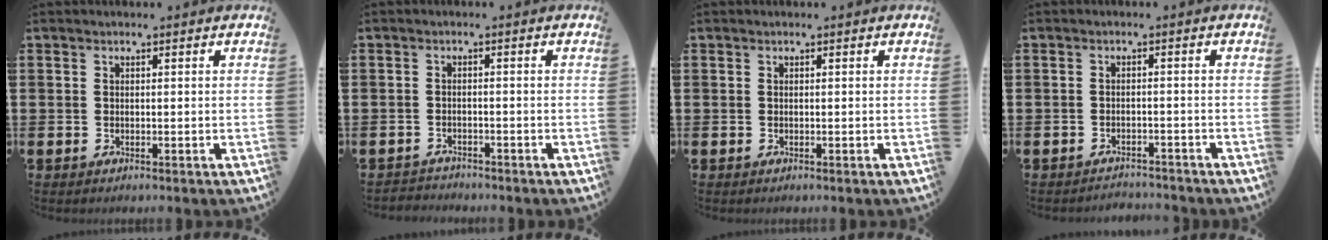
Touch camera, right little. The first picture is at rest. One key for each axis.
{"total": 1.3, "fx": -1.3, "fy": 0.2, "fz": -0.2, "tx": -0.001, "ty": 0.004, "tz": -0.028}
{"total": 0.0}
{"total": 1.6, "fx": -1.6, "fy": 0.1, "fz": -0.2, "tx": -0.002, "ty": 0.004, "tz": -0.036}